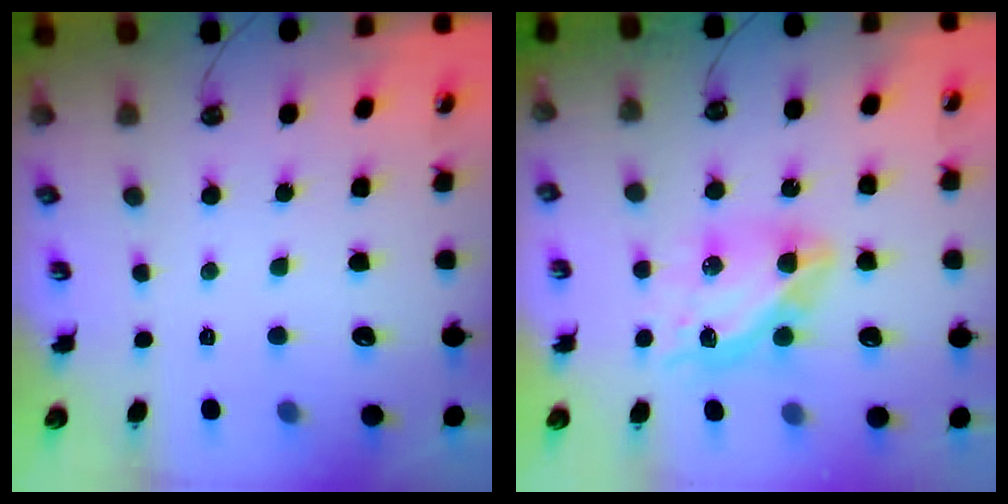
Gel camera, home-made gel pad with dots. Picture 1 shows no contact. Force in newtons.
{"total": 12.7, "press": 12.7, "slide": 1.4}